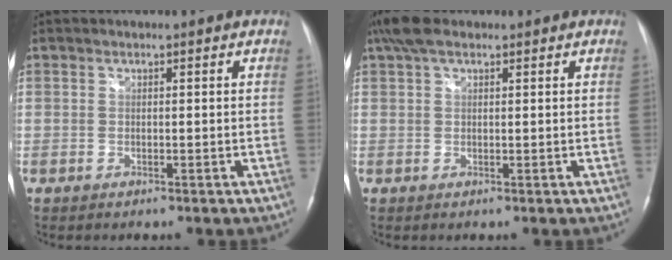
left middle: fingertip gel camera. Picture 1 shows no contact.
{"total": 4.5, "force": [3.1, 1.8, 2.8], "torque": [-0.068, 0.030, 0.061]}